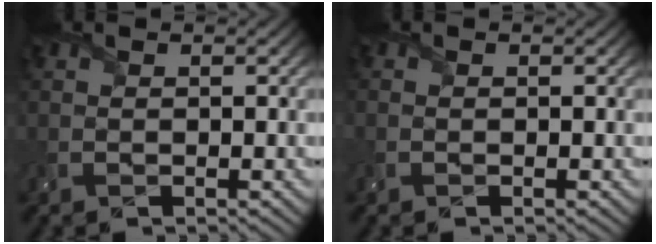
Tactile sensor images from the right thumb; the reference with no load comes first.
{"total": 0.6, "force": [-0.4, 0.3, 0.4], "torque": [-0.011, -0.002, -0.009]}